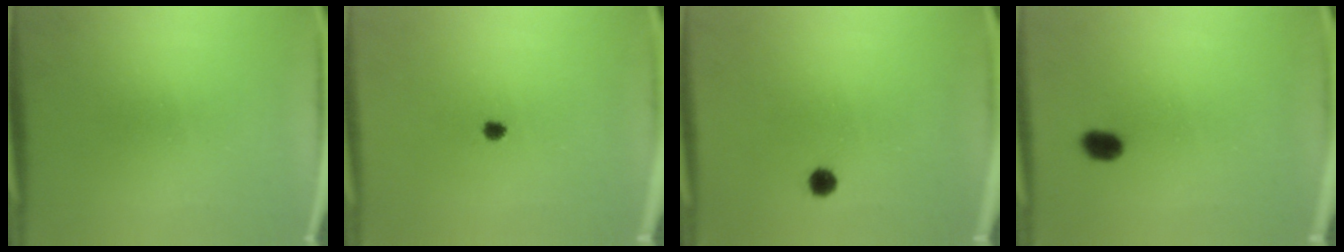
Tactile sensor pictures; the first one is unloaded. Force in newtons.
{"total": 1.5}
{"total": 2.4}
{"total": 2.6}